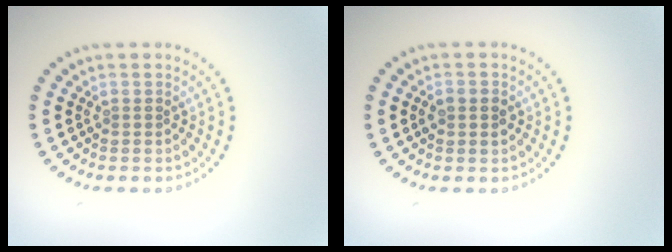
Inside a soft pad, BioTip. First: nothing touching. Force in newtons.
{"total": 2.0, "press": 2.0, "slide": 0.0}